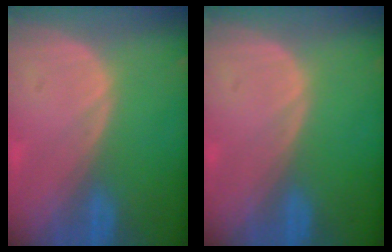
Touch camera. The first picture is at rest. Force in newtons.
{"total": 0.0}